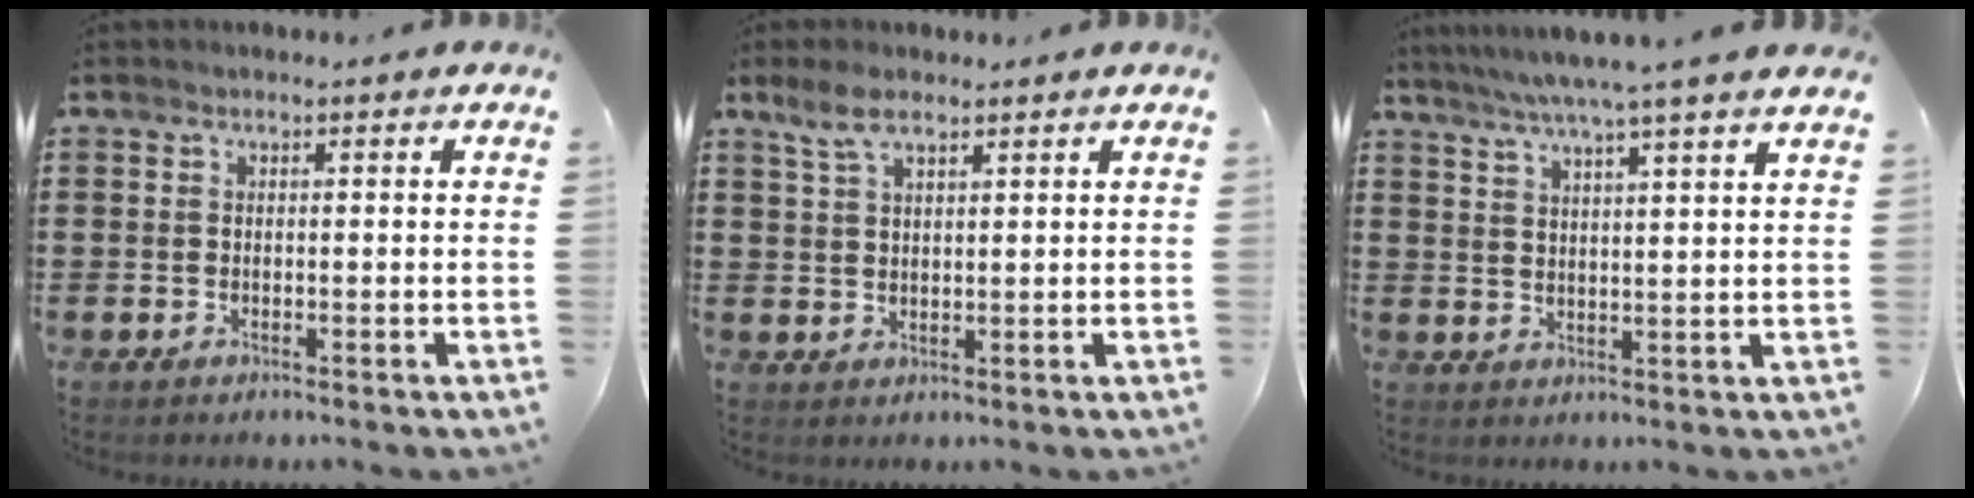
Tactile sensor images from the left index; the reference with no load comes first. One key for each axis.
{"total": 3.7, "fx": 2.6, "fy": 1.3, "fz": 2.4, "tx": -0.052, "ty": 0.005, "tz": 0.047}
{"total": 5.6, "fx": 4.7, "fy": -1.0, "fz": 3.0, "tx": -0.071, "ty": -0.019, "tz": 0.079}